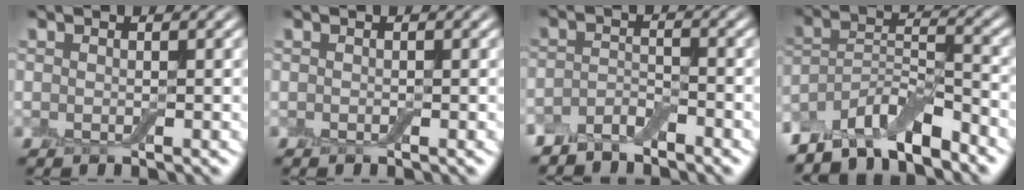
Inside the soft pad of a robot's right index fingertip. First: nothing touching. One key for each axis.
{"total": 0.0}
{"total": 2.4, "fx": -2.2, "fy": 0.7, "fz": 0.8, "tx": -0.020, "ty": 0.006, "tz": -0.049}
{"total": 6.7, "fx": -5.6, "fy": 1.9, "fz": 3.1, "tx": -0.051, "ty": 0.005, "tz": -0.108}